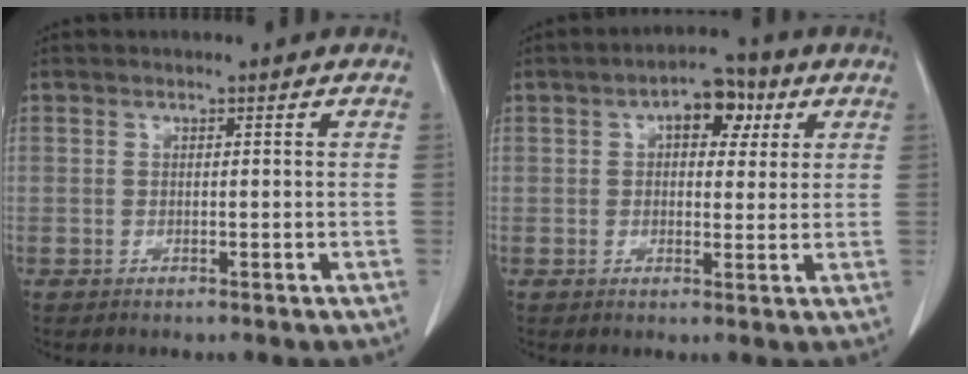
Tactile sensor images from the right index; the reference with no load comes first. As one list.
[{"total": 6.3, "force": [2.4, 3.3, 4.8], "torque": [-0.068, 0.021, 0.031]}]